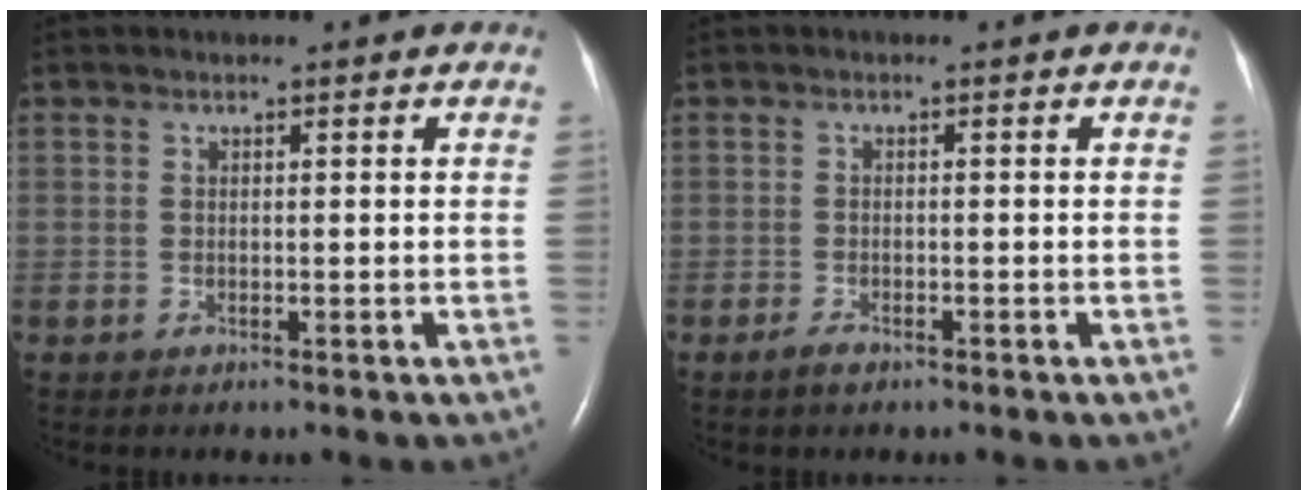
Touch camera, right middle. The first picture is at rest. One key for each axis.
{"total": 1.4, "fx": -1.1, "fy": 0.5, "fz": 0.8, "tx": -0.022, "ty": -0.002, "tz": -0.019}